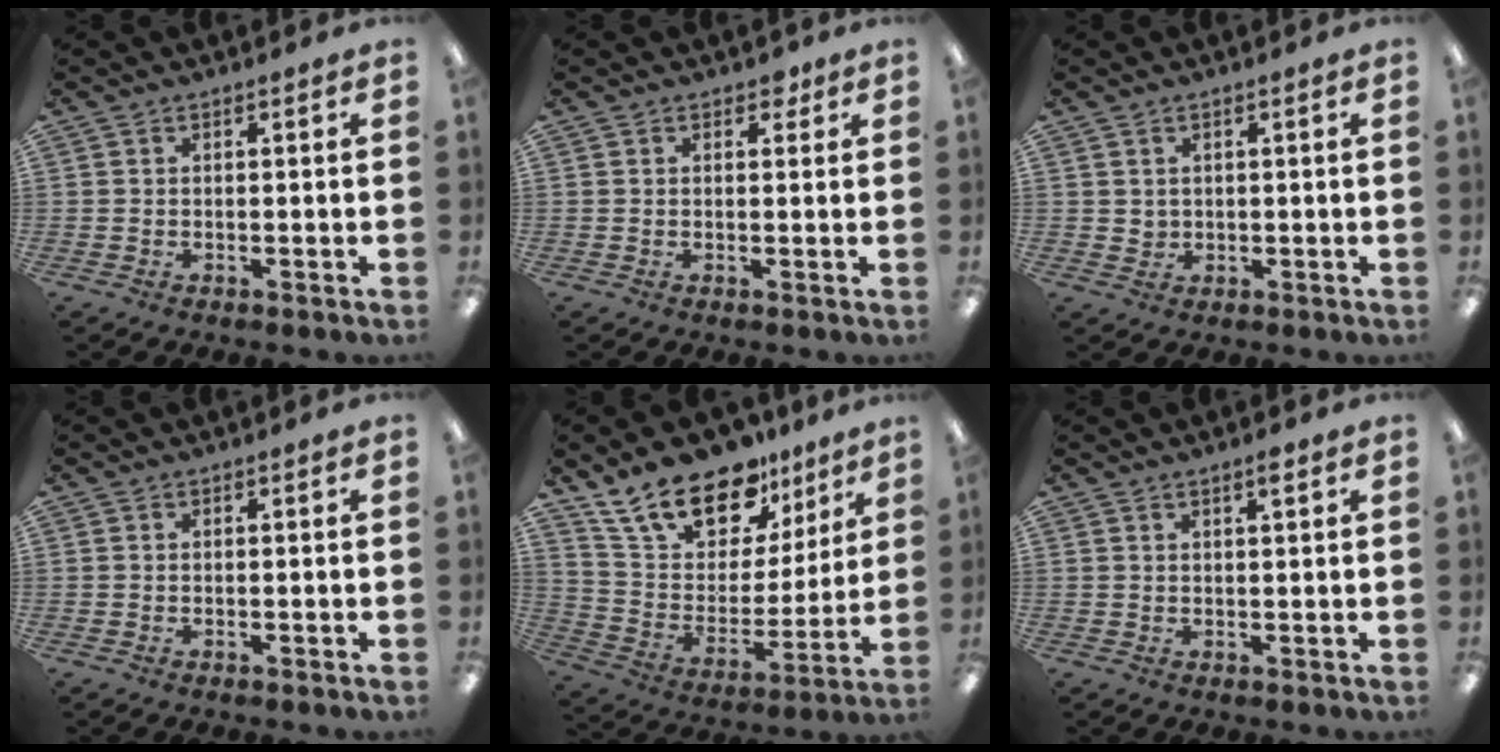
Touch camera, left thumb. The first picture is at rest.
{"total": 2.5, "force": [1.6, 1.6, 1.2], "torque": [-0.001, -0.006, 0.023]}
{"total": 1.8, "force": [1.0, 1.4, 0.3], "torque": [-0.008, 0.002, 0.018]}
{"total": 0.0}
{"total": 19.8, "force": [15.1, 9.7, 8.3], "torque": [-0.155, -0.095, 0.273]}
{"total": 2.1, "force": [1.5, 0.3, 1.4], "torque": [-0.023, -0.002, 0.025]}